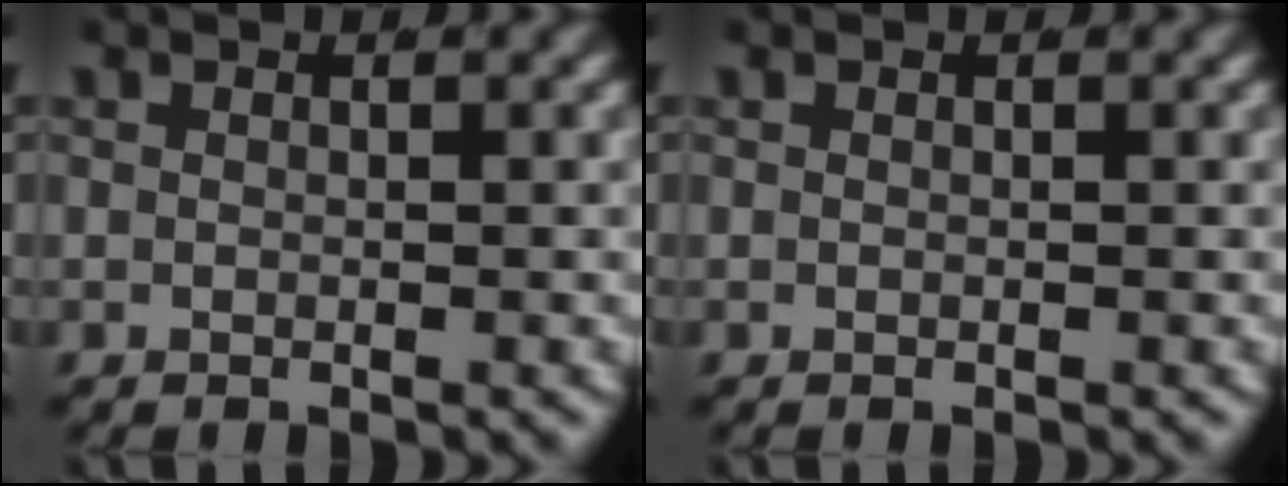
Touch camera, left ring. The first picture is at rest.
{"total": 0.0}